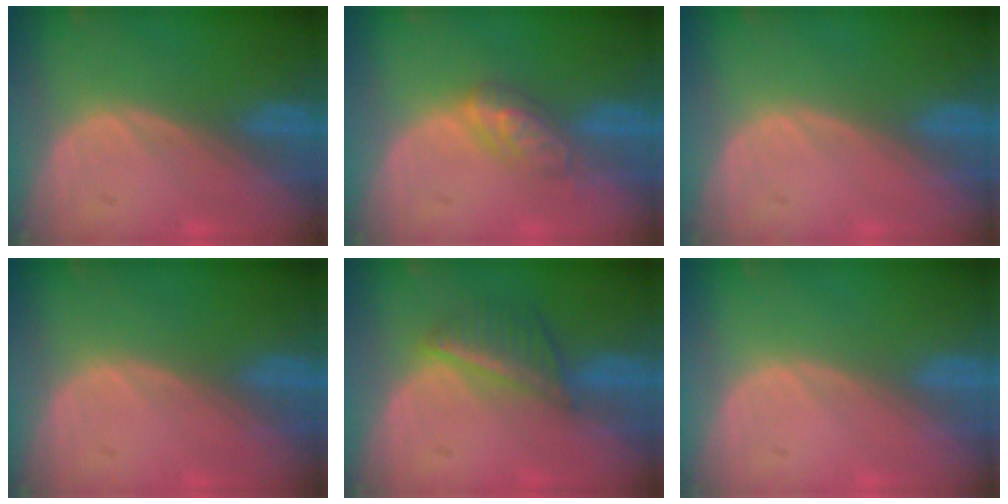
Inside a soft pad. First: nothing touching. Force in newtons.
{"total": 4.7, "press": 4.5, "slide": 1.3}
{"total": 0.0}
{"total": 0.0}
{"total": 5.6, "press": 5.1, "slide": 2.3}
{"total": 0.0}